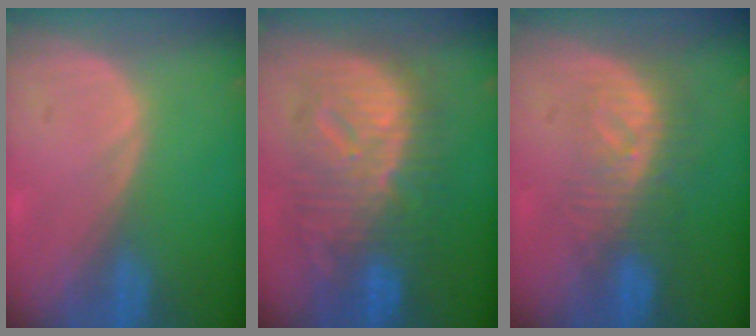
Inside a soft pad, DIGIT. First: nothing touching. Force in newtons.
{"total": 12.1, "press": 12.0, "slide": 1.2}
{"total": 8.2, "press": 7.3, "slide": 3.8}